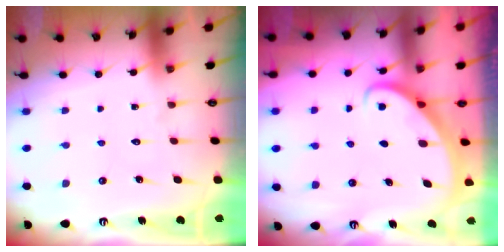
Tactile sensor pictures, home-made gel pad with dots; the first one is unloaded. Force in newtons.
{"total": 2.8, "press": 2.8, "slide": 0.2}